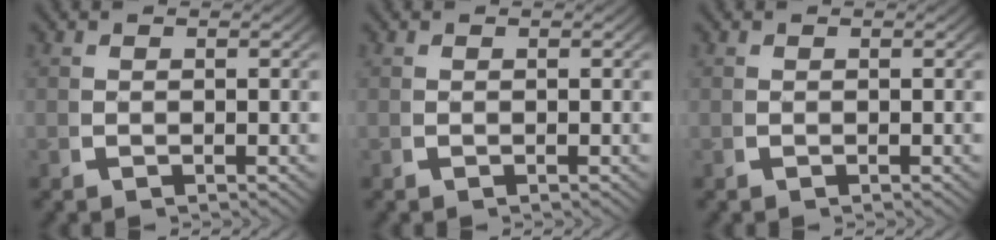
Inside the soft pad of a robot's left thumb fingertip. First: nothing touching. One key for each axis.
{"total": 0.0}
{"total": 0.0}